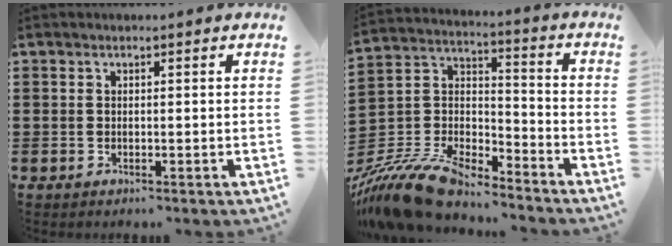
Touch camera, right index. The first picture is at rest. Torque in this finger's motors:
{"motor_torque": [1.07, 1.06, 0.61, 0.21]}